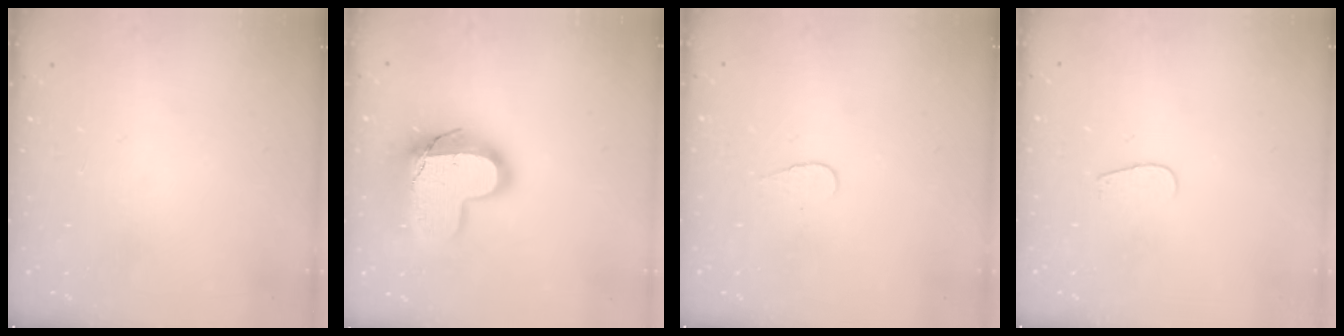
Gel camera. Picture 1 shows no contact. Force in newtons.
{"total": 15.8, "press": 15.7, "slide": 1.0}
{"total": 3.7, "press": 3.7, "slide": 0.4}
{"total": 2.6, "press": 2.5, "slide": 0.3}